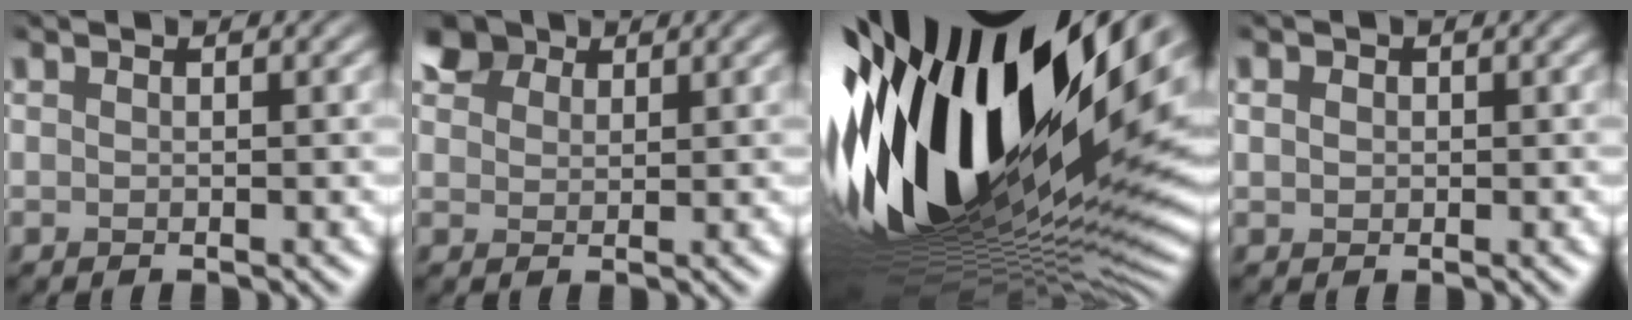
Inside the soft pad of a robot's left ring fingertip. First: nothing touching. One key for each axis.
{"total": 4.0, "fx": 2.7, "fy": 2.5, "fz": 1.7, "tx": -0.046, "ty": -0.006, "tz": 0.048}
{"total": 19.7, "fx": 2.8, "fy": 7.5, "fz": 17.9, "tx": -0.319, "ty": -0.028, "tz": 0.031}
{"total": 0.8, "fx": -0.1, "fy": 0.8, "fz": 0.2, "tx": -0.005, "ty": -0.004, "tz": -0.006}